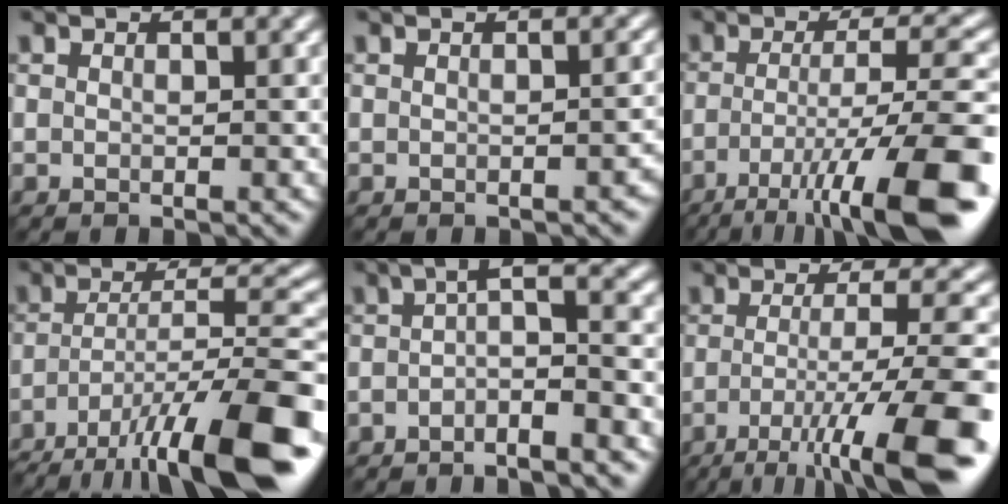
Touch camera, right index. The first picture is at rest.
{"total": 1.3, "force": [-0.5, 0.5, 1.1], "torque": [0.004, 0.013, -0.005]}
{"total": 12.5, "force": [-6.6, 2.7, 10.3], "torque": [-0.167, -0.004, -0.098]}
{"total": 13.1, "force": [-8.8, 3.2, 9.1], "torque": [-0.156, 0.003, -0.145]}
{"total": 4.5, "force": [-2.8, 0.4, 3.5], "torque": [-0.046, 0.012, -0.054]}
{"total": 11.6, "force": [-5.6, 2.3, 9.9], "torque": [-0.142, -0.003, -0.083]}